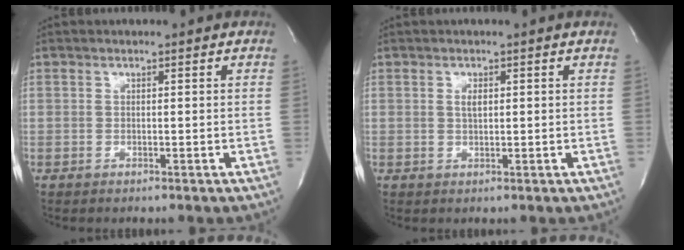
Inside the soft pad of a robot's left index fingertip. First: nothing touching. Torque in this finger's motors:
{"motor_torque": [0.77, 0.16, -0.01, -0.01]}